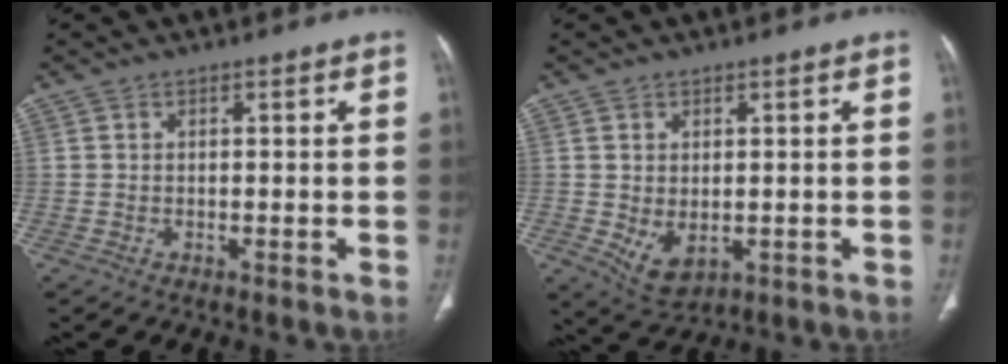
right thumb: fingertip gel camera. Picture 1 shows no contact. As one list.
[{"total": 5.3, "force": [-0.7, 3.5, 4.0], "torque": [-0.064, -0.010, 0.008]}]